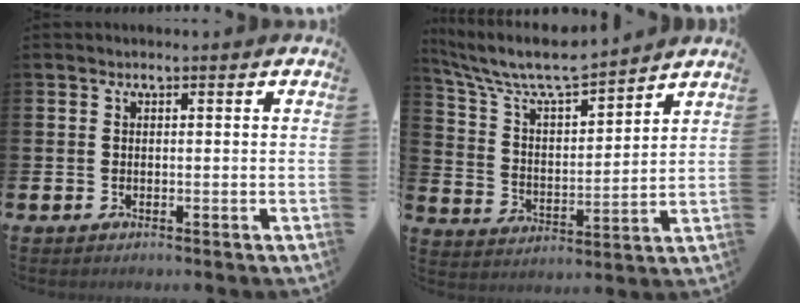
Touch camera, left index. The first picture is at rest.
{"total": 8.4, "force": [7.8, 1.3, 2.8], "torque": [-0.095, -0.051, 0.136]}